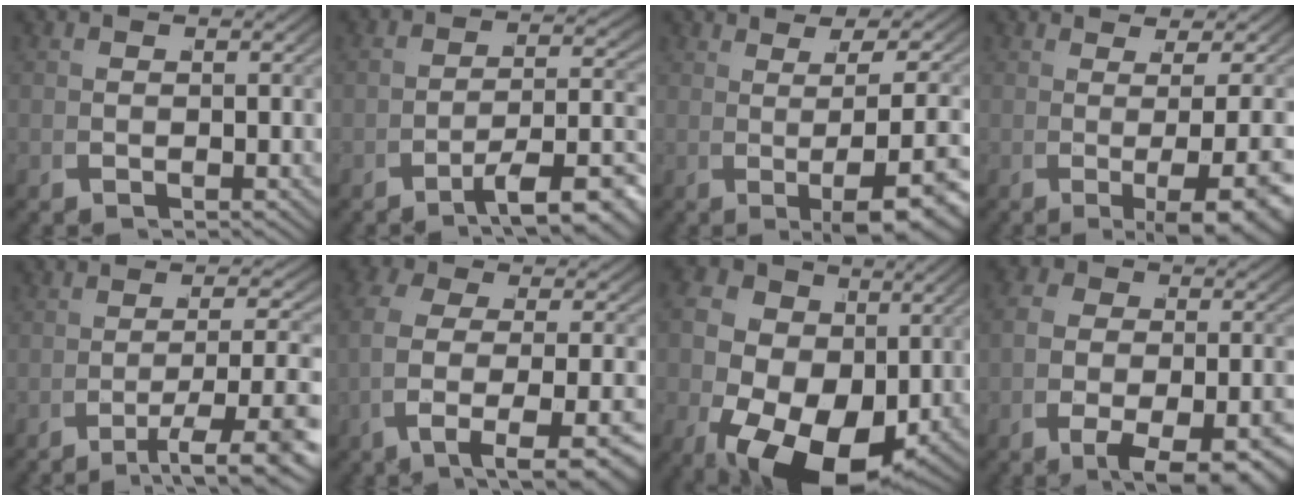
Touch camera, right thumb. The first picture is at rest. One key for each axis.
{"total": 6.5, "fx": -3.1, "fy": 2.6, "fz": 5.1, "tx": -0.070, "ty": -0.012, "tz": -0.035}
{"total": 6.1, "fx": 0.3, "fy": 1.9, "fz": 5.8, "tx": -0.084, "ty": -0.005, "tz": 0.015}
{"total": 5.5, "fx": -0.5, "fy": 1.7, "fz": 5.3, "tx": -0.077, "ty": -0.012, "tz": 0.003}
{"total": 6.2, "fx": -1.8, "fy": 2.7, "fz": 5.4, "tx": -0.094, "ty": -0.017, "tz": -0.012}
{"total": 8.0, "fx": -1.2, "fy": 4.2, "fz": 6.7, "tx": -0.148, "ty": -0.019, "tz": -0.001}
{"total": 14.8, "fx": -1.2, "fy": 11.1, "fz": 9.8, "tx": -0.206, "ty": -0.074, "tz": 0.008}
{"total": 5.7, "fx": -2.0, "fy": 3.1, "fz": 4.3, "tx": -0.069, "ty": -0.020, "tz": -0.021}